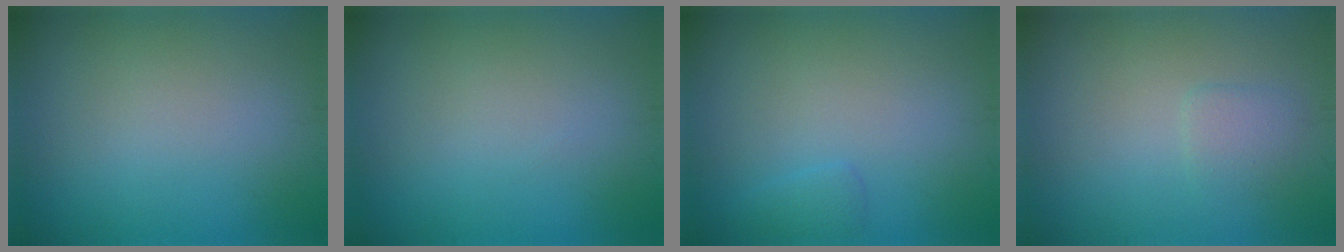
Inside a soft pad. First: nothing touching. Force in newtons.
{"total": 0.0}
{"total": 0.9, "press": 0.9, "slide": 0.1}
{"total": 1.4, "press": 1.3, "slide": 0.3}